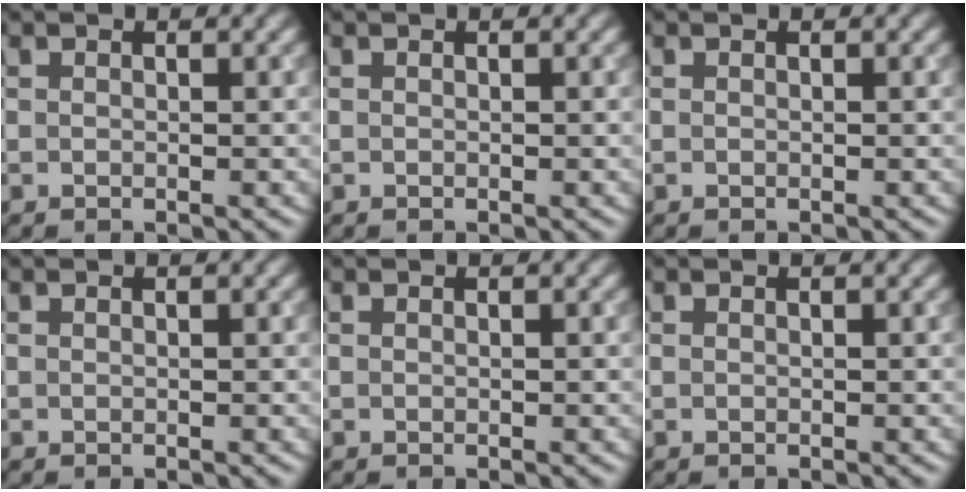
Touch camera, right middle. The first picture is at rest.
{"total": 0.0}
{"total": 0.0}
{"total": 0.0}
{"total": 0.0}
{"total": 0.0}